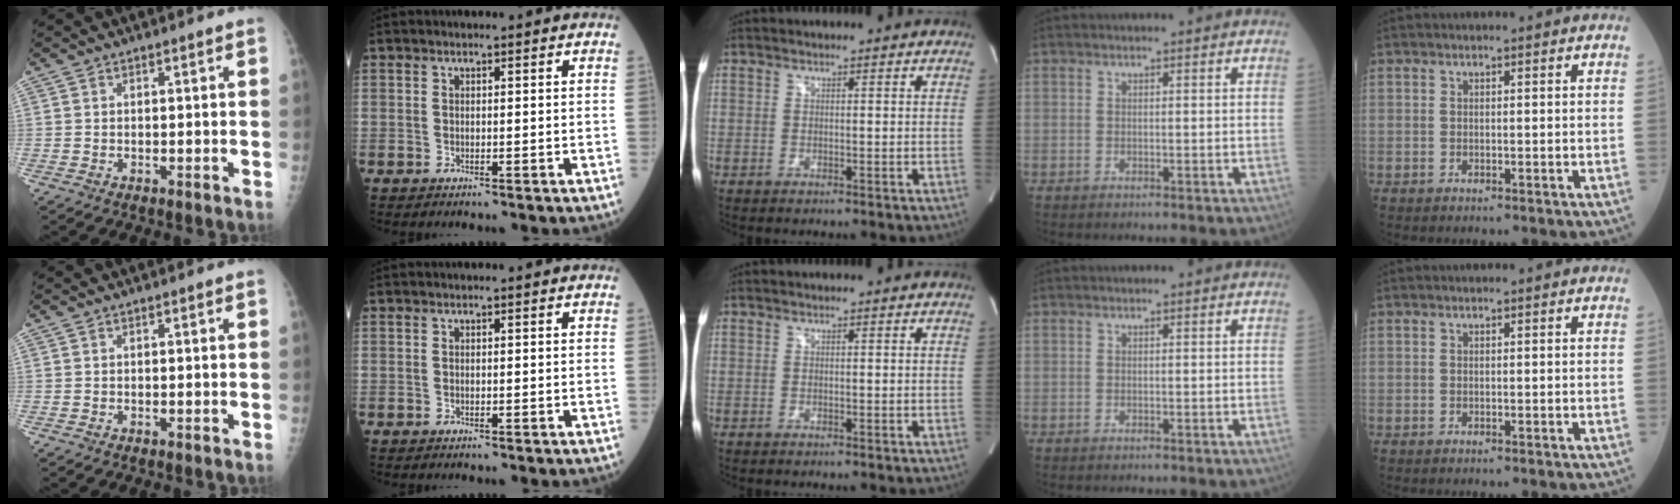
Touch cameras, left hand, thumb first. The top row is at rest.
{}